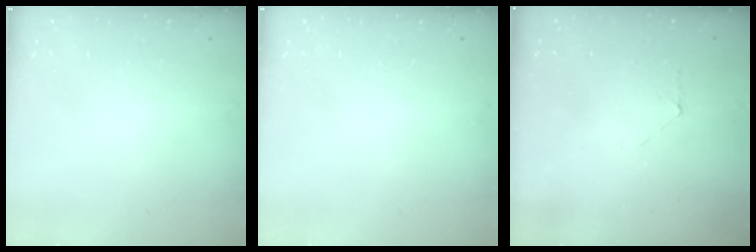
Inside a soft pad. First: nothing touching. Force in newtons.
{"total": 0.0}
{"total": 3.6, "press": 3.6, "slide": 0.3}